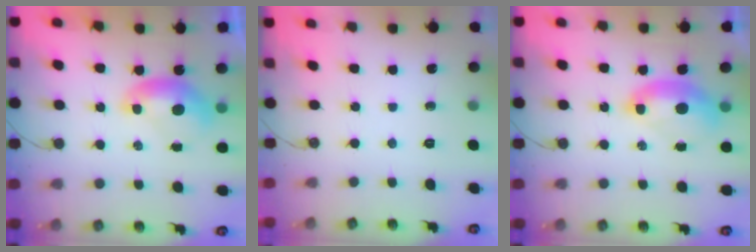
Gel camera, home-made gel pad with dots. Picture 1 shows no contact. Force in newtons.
{"total": 0.0}
{"total": 2.5, "press": 2.5, "slide": 0.6}